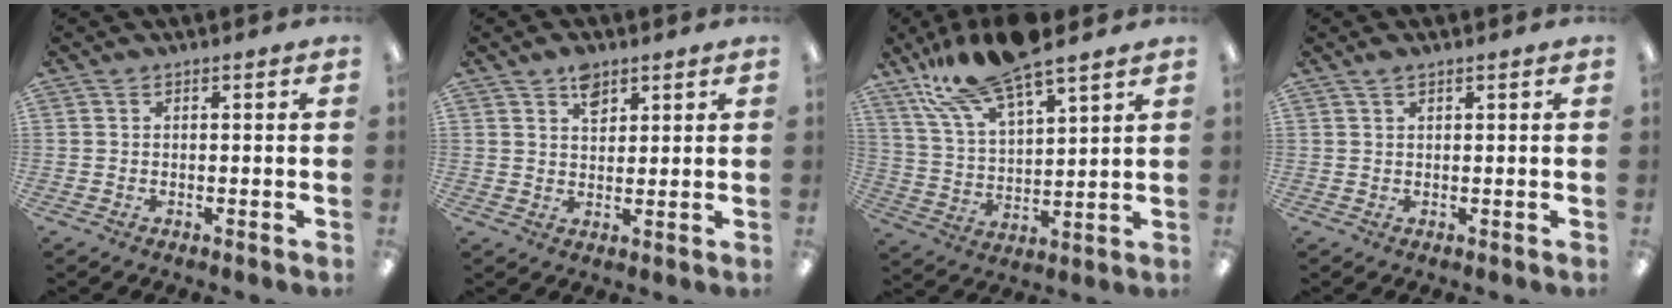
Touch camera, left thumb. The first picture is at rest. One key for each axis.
{"total": 4.7, "fx": 3.0, "fy": 2.9, "fz": 2.2, "tx": -0.018, "ty": -0.010, "tz": 0.049}
{"total": 16.8, "fx": 13.5, "fy": 4.8, "fz": 8.9, "tx": -0.180, "ty": -0.064, "tz": 0.238}
{"total": 1.2, "fx": 0.9, "fy": 0.3, "fz": 0.8, "tx": -0.017, "ty": 0.001, "tz": 0.016}